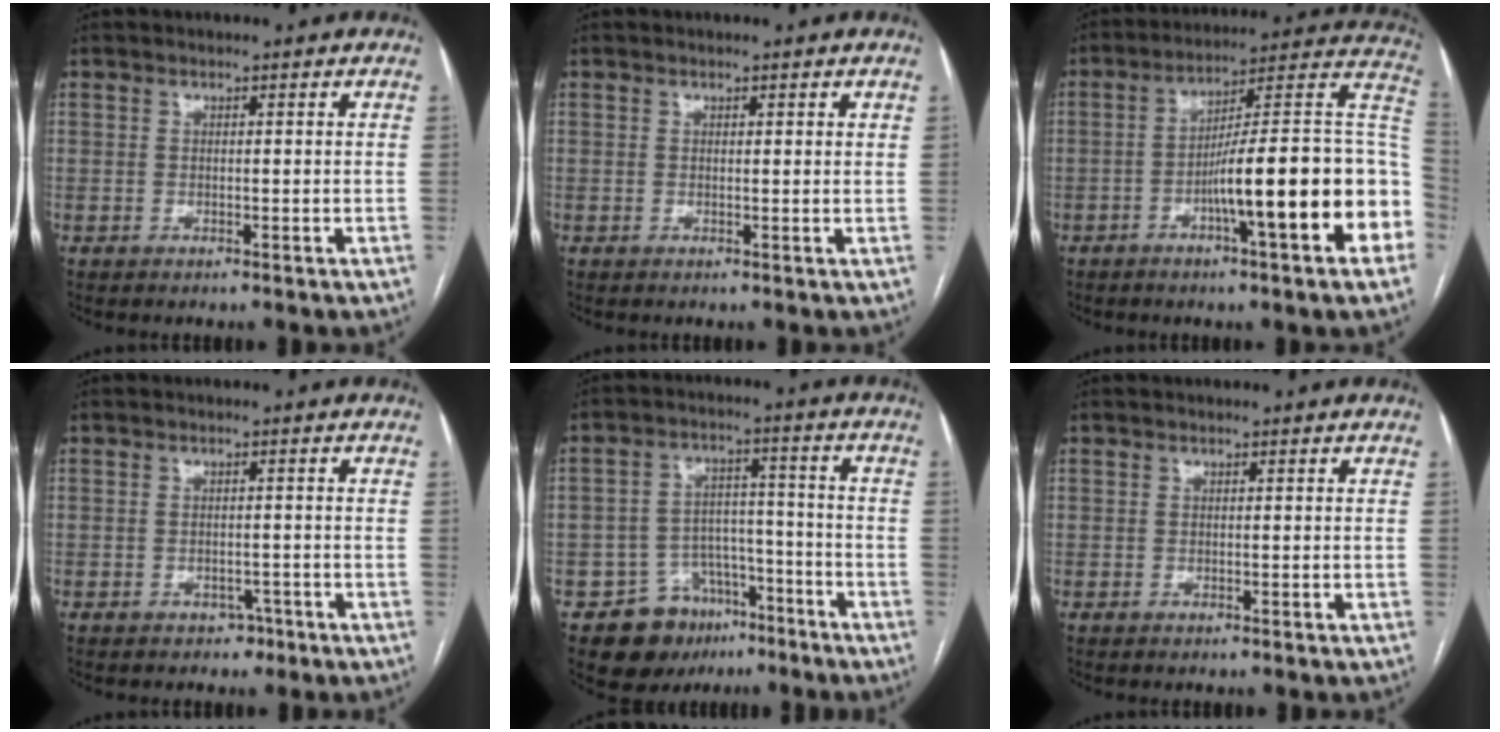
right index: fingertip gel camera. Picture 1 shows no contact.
{"total": 0.8, "force": [0.5, 0.2, 0.6], "torque": [-0.010, 0.004, 0.005]}
{"total": 20.6, "force": [-5.6, 1.8, 19.7], "torque": [-0.203, 0.034, -0.079]}
{"total": 2.1, "force": [-1.3, 1.5, 0.5], "torque": [0.000, 0.007, -0.016]}
{"total": 10.9, "force": [-6.8, 7.7, 3.8], "torque": [-0.054, 0.035, -0.099]}
{"total": 0.0}